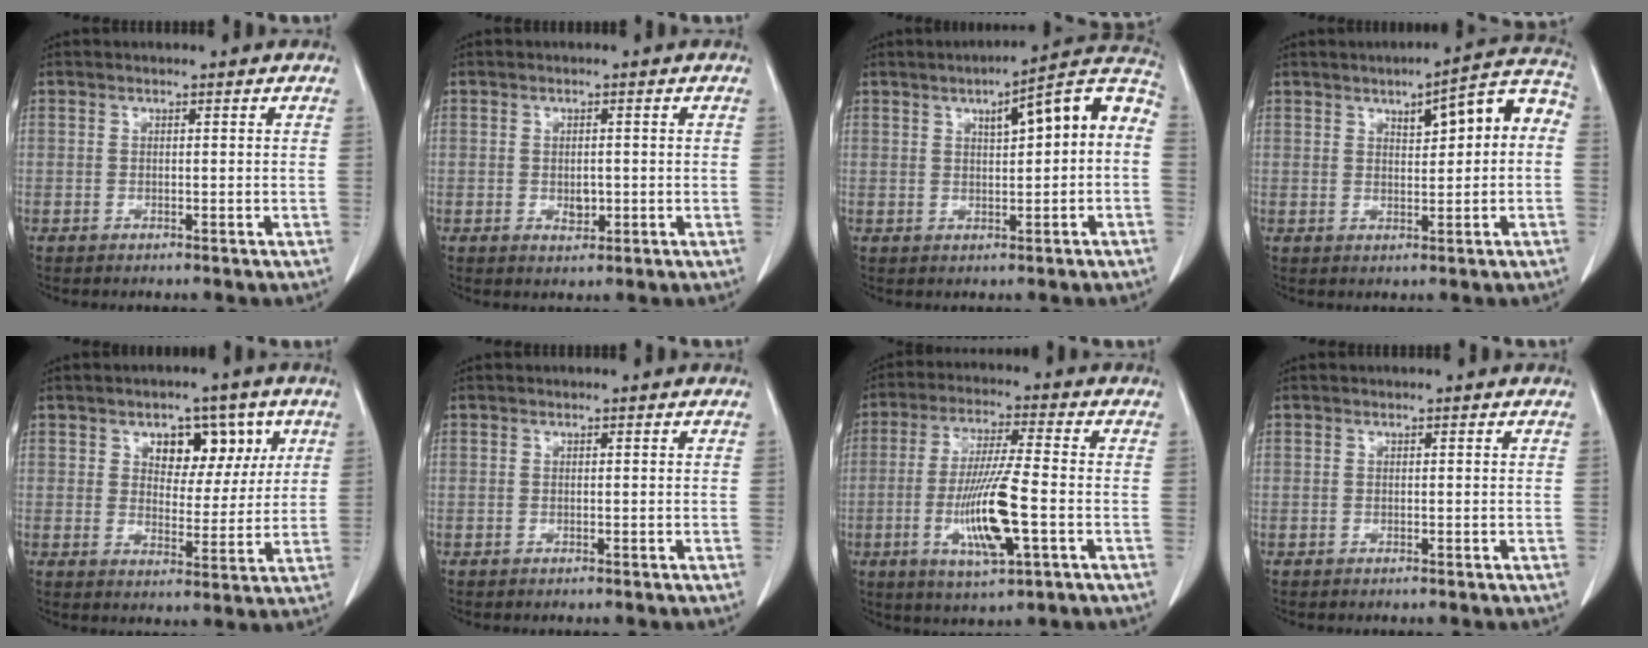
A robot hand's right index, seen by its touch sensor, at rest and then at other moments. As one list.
[{"total": 2.2, "force": [-0.3, 1.3, 1.8], "torque": [-0.030, -0.001, 0.000]}, {"total": 10.9, "force": [1.9, 2.1, 10.5], "torque": [-0.137, 0.039, 0.020]}, {"total": 8.6, "force": [1.8, 2.5, 8.0], "torque": [-0.099, 0.035, 0.020]}, {"total": 8.4, "force": [3.7, 5.1, 5.6], "torque": [-0.068, 0.016, 0.058]}, {"total": 0.0}, {"total": 12.1, "force": [-3.1, 1.0, 11.7], "torque": [-0.227, -0.014, -0.056]}, {"total": 0.0}]